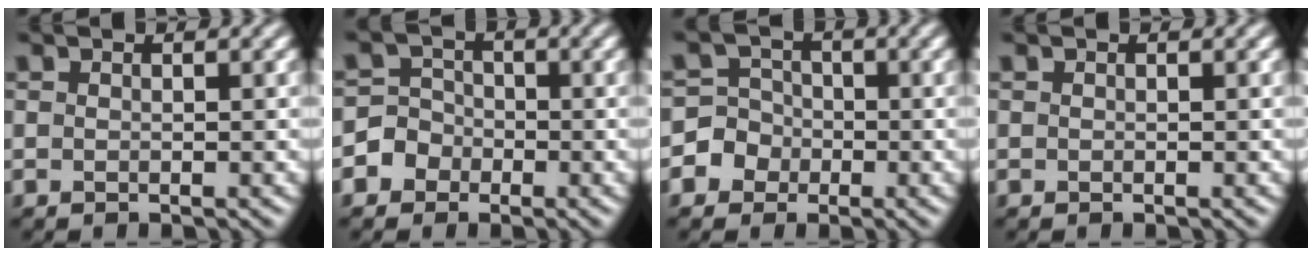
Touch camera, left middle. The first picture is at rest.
{"total": 2.8, "force": [-1.4, 2.5, 0.0], "torque": [0.018, 0.012, -0.035]}
{"total": 3.7, "force": [-1.5, 3.4, 0.1], "torque": [0.023, 0.013, -0.042]}
{"total": 0.0}